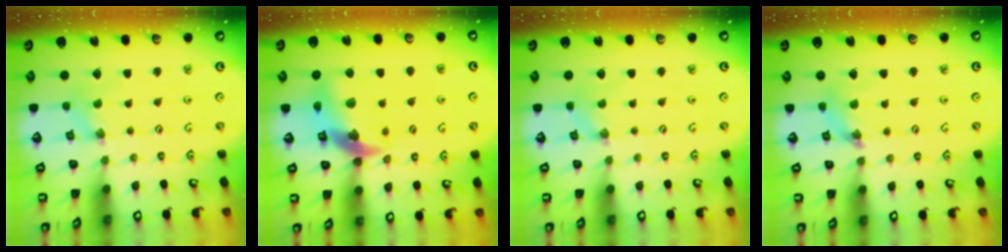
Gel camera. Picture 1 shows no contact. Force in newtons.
{"total": 14.7, "press": 14.5, "slide": 2.1}
{"total": 1.2, "press": 1.2, "slide": 0.2}
{"total": 5.4, "press": 5.4, "slide": 0.4}